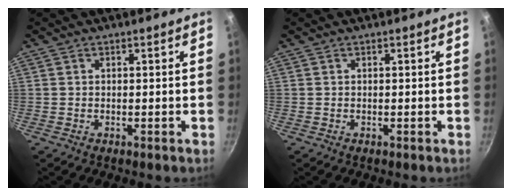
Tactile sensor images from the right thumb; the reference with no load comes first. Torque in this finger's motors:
{"motor_torque": [0.00, 0.00, -0.01, -0.05, 0.00]}